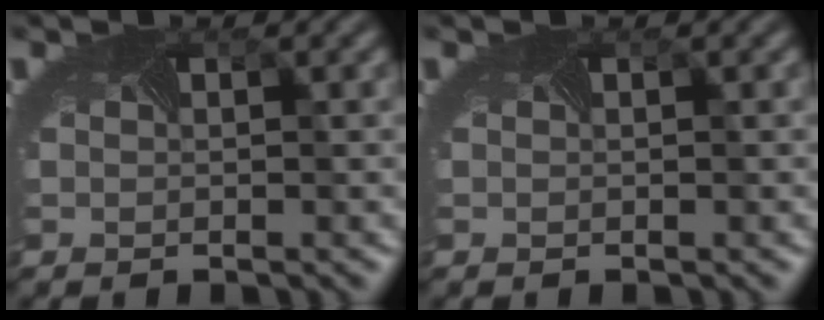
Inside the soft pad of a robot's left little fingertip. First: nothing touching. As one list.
[{"total": 0.0}]